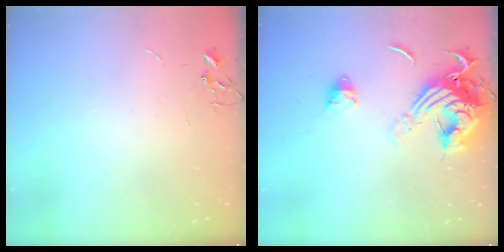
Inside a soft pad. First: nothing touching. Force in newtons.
{"total": 15.5, "press": 15.4, "slide": 1.9}